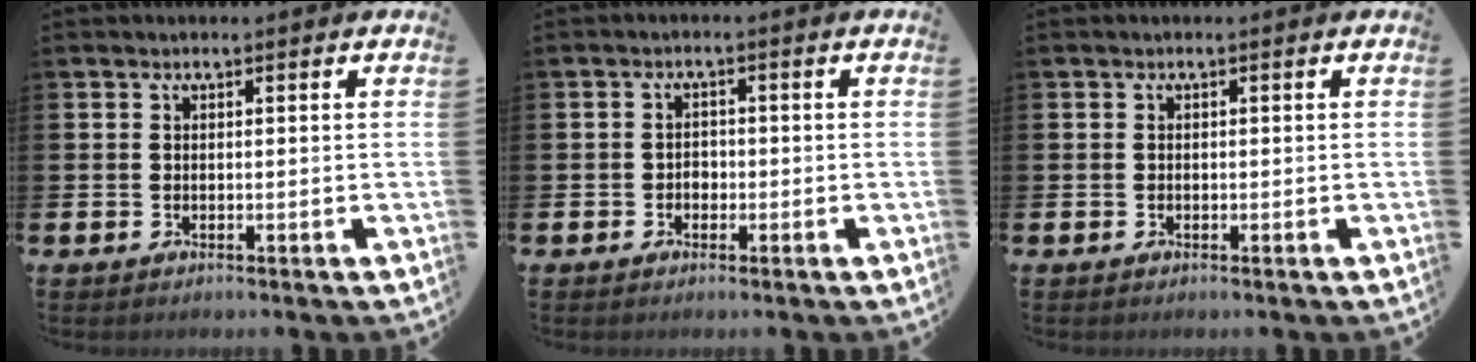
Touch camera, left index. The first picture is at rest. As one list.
[{"total": 1.5, "force": [-0.6, 1.3, 0.6], "torque": [-0.006, 0.001, -0.015]}, {"total": 0.0}]